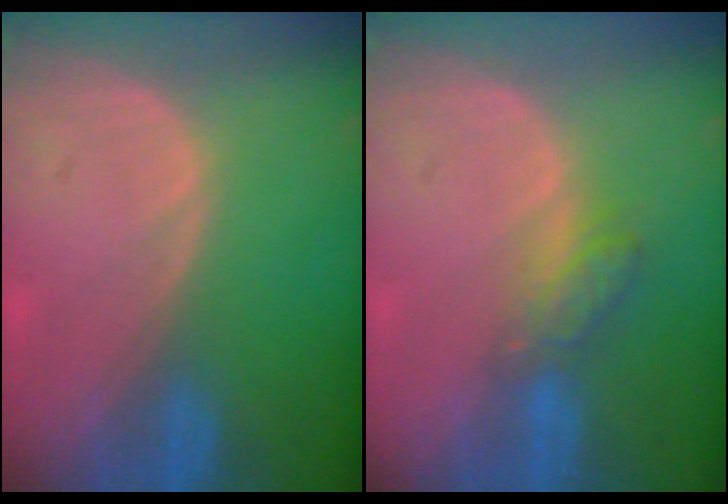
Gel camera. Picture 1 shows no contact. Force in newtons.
{"total": 4.5, "press": 4.1, "slide": 1.9}